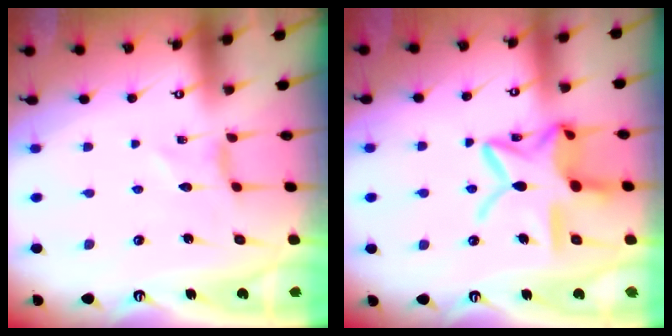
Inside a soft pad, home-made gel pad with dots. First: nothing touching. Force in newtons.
{"total": 17.4, "press": 17.3, "slide": 1.4}